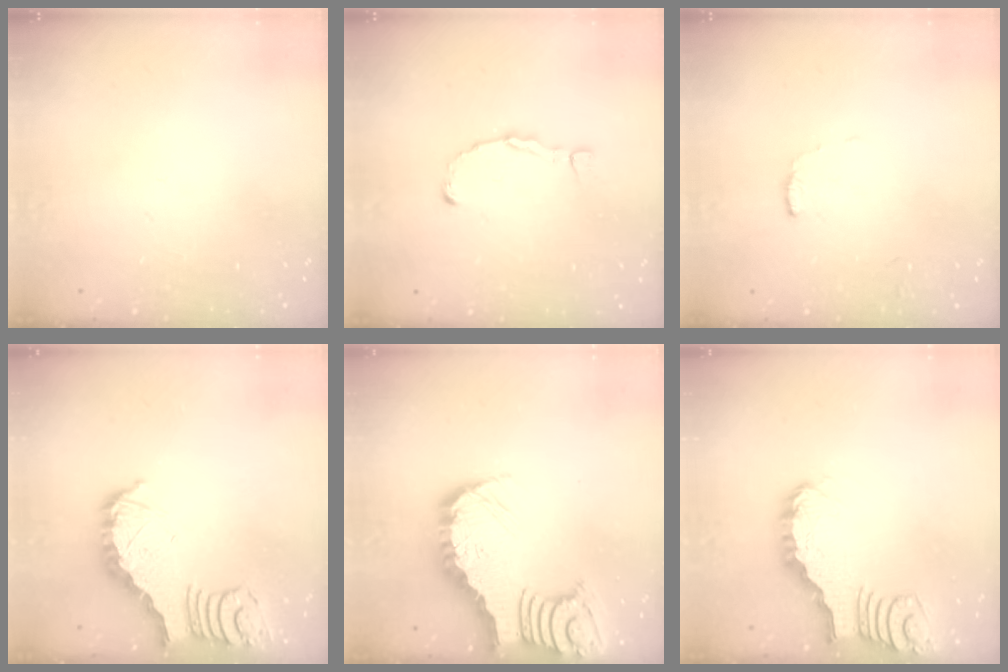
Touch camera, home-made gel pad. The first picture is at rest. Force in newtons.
{"total": 2.5, "press": 2.5, "slide": 0.2}
{"total": 5.8, "press": 5.8, "slide": 0.5}
{"total": 4.9, "press": 4.8, "slide": 0.9}
{"total": 8.1, "press": 8.1, "slide": 1.0}
{"total": 2.7, "press": 2.7, "slide": 0.4}